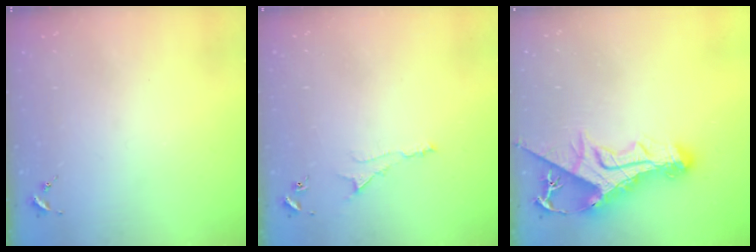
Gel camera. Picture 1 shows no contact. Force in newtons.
{"total": 5.5, "press": 5.4, "slide": 0.7}
{"total": 14.6, "press": 14.5, "slide": 1.8}